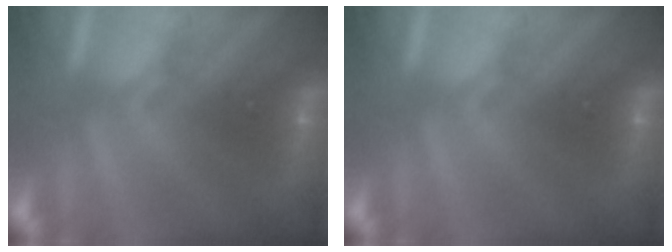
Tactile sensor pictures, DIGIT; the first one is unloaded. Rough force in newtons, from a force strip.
{"total": 0.0}